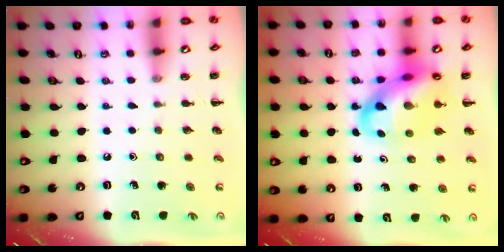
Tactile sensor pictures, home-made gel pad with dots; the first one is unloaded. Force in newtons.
{"total": 15.6, "press": 15.0, "slide": 4.0}